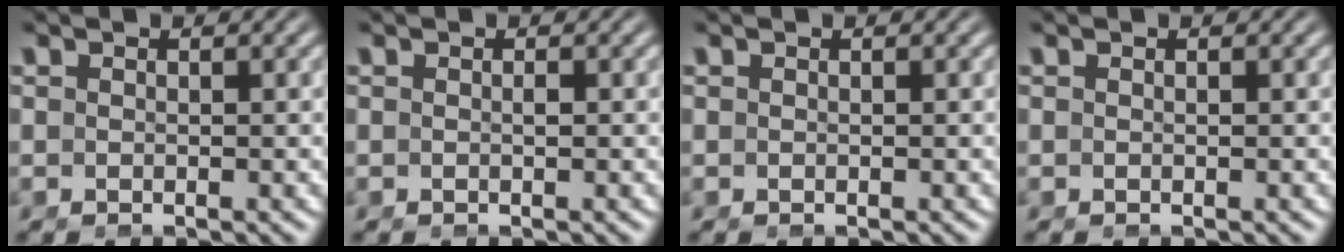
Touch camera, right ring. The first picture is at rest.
{"total": 0.0}
{"total": 0.0}
{"total": 0.0}